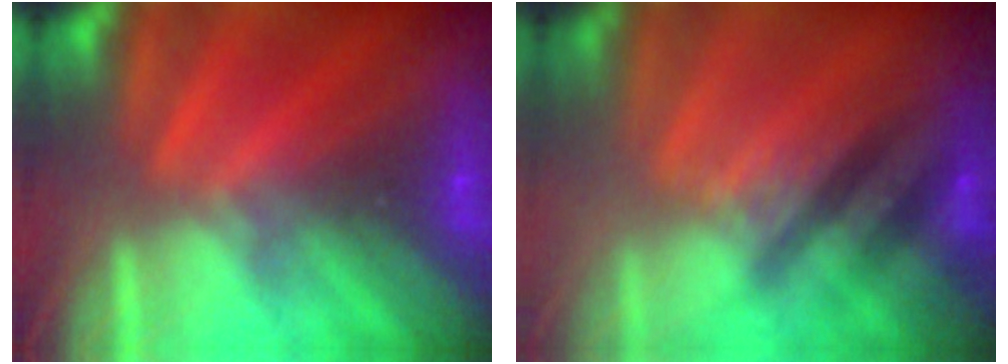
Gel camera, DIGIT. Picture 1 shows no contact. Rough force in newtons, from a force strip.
{"total": 2.5}